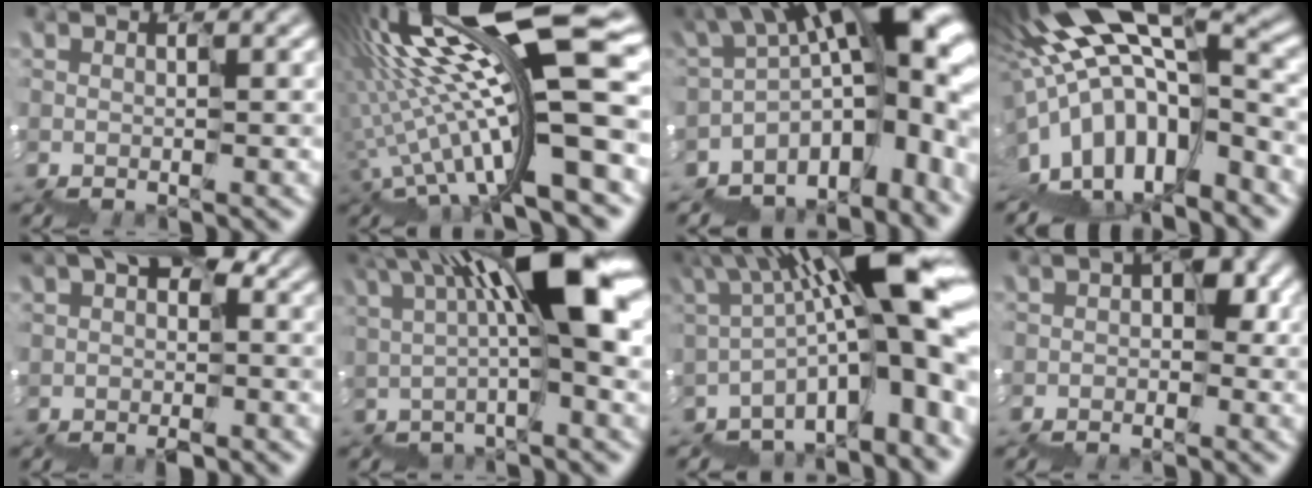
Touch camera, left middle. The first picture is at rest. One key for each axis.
{"total": 15.5, "fx": 1.4, "fy": 2.9, "fz": 15.1, "tx": -0.257, "ty": 0.021, "tz": 0.021}
{"total": 13.1, "fx": -3.8, "fy": 6.5, "fz": 10.7, "tx": -0.152, "ty": 0.027, "tz": -0.056}
{"total": 13.1, "fx": -2.5, "fy": 5.2, "fz": 11.7, "tx": -0.216, "ty": 0.036, "tz": -0.034}
{"total": 5.3, "fx": 0.8, "fy": 3.0, "fz": 4.3, "tx": -0.064, "ty": 0.022, "tz": 0.012}
{"total": 9.6, "fx": 3.2, "fy": 2.7, "fz": 8.7, "tx": -0.135, "ty": 0.035, "tz": 0.050}
{"total": 12.6, "fx": 0.2, "fy": 3.2, "fz": 12.2, "tx": -0.184, "ty": 0.031, "tz": 0.008}
{"total": 2.3, "fx": -0.4, "fy": 1.3, "fz": 1.8, "tx": -0.045, "ty": 0.013, "tz": -0.013}